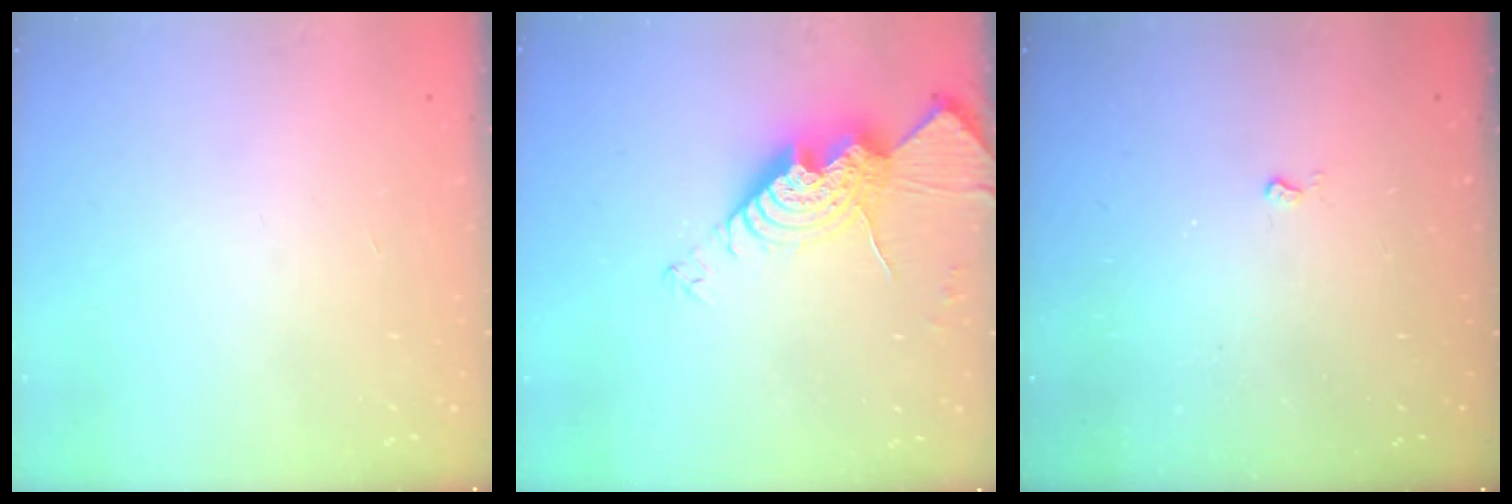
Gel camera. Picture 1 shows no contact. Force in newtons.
{"total": 14.6, "press": 14.5, "slide": 1.2}
{"total": 2.6, "press": 2.6, "slide": 0.5}